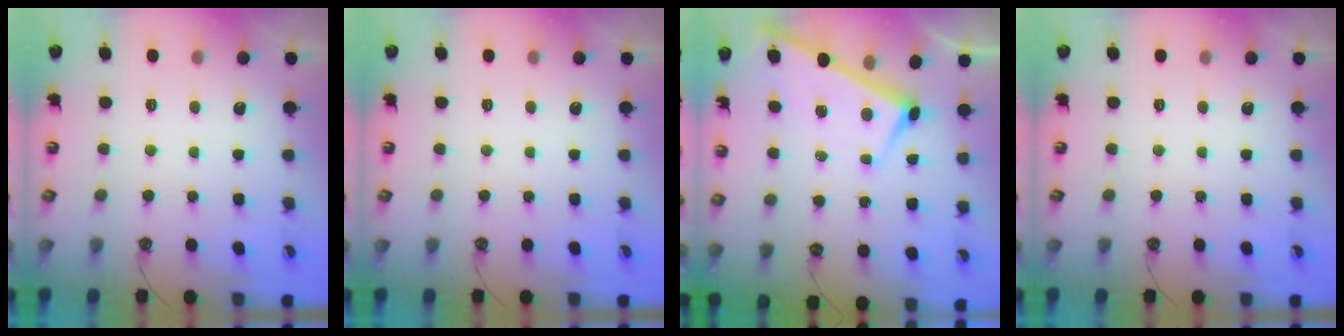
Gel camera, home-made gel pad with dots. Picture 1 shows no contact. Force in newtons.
{"total": 0.0}
{"total": 1.7, "press": 1.7, "slide": 0.1}
{"total": 0.0}